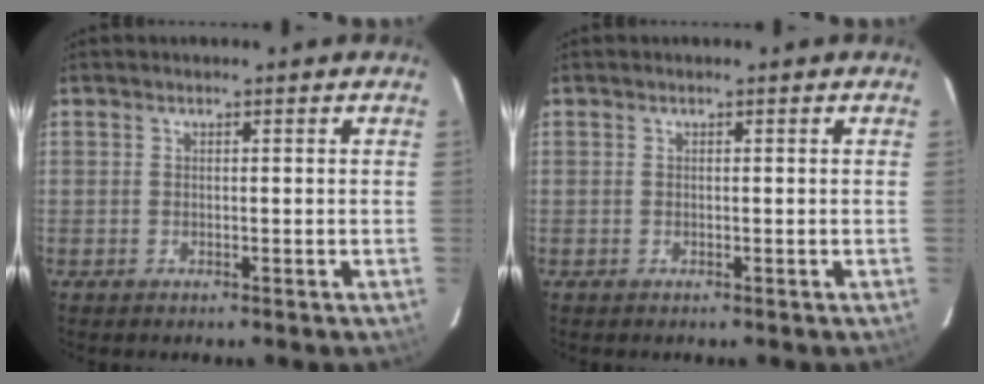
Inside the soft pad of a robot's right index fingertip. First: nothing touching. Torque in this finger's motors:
{"motor_torque": [-0.06, 0.01, 0.02, 0.00]}